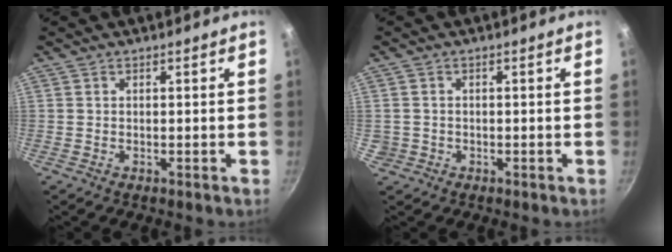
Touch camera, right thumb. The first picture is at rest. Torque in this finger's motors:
{"motor_torque": [-0.24, 0.09, 0.28, -0.14, -0.06]}